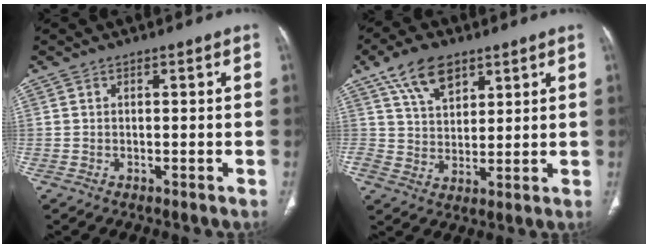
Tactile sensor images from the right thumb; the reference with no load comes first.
{"total": 9.5, "force": [5.8, 5.3, 5.5], "torque": [-0.081, -0.017, 0.109]}